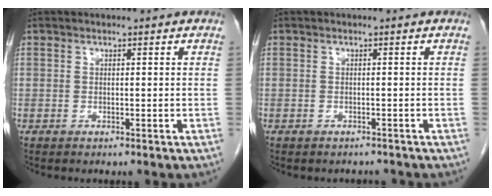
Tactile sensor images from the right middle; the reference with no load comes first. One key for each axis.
{"total": 1.7, "fx": -1.6, "fy": 0.7, "fz": 0.1, "tx": -0.007, "ty": -0.002, "tz": -0.022}